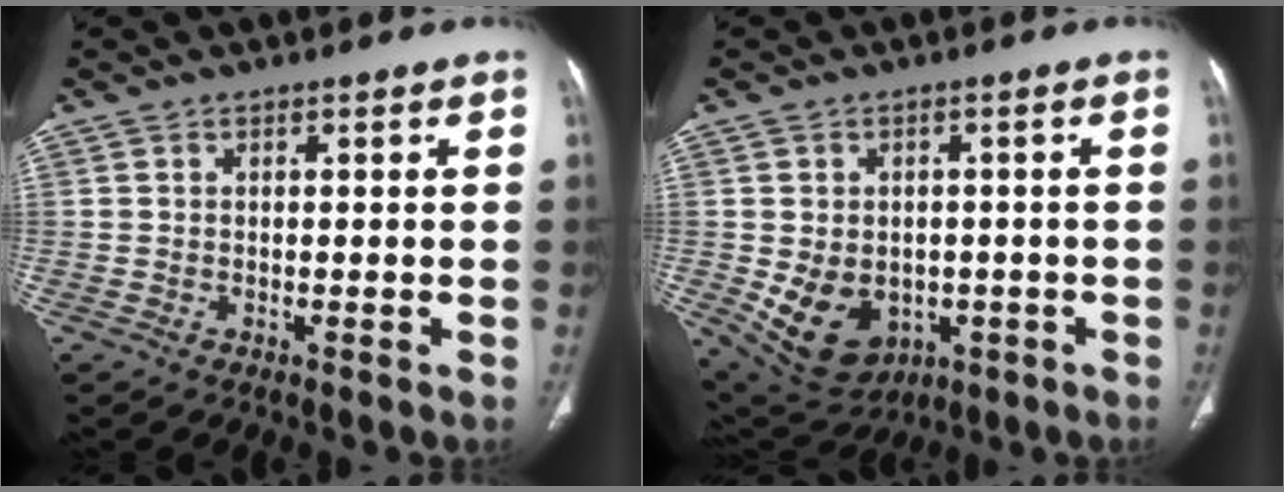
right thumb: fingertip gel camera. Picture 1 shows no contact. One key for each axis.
{"total": 11.6, "fx": -3.1, "fy": 9.1, "fz": 6.4, "tx": -0.088, "ty": 0.012, "tz": -0.024}